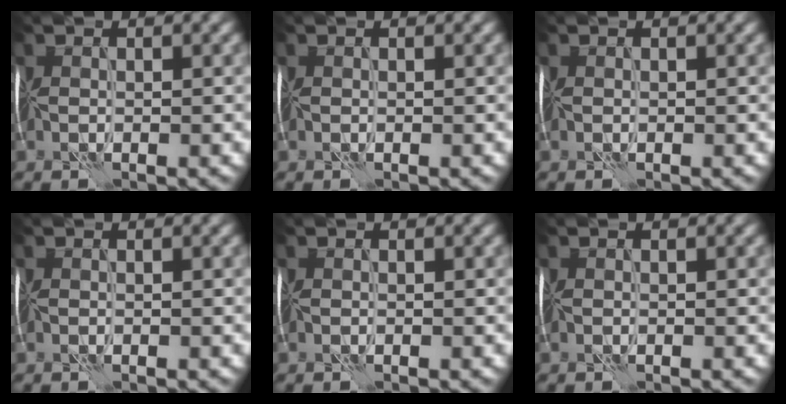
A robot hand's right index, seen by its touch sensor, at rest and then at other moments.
{"total": 0.0}
{"total": 0.0}
{"total": 0.0}
{"total": 0.0}
{"total": 0.0}